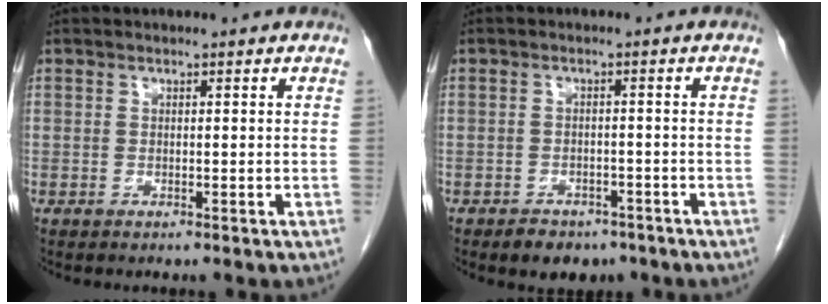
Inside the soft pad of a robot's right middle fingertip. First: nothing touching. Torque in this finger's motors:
{"motor_torque": [0.02, -0.01, 0.00, 0.00]}